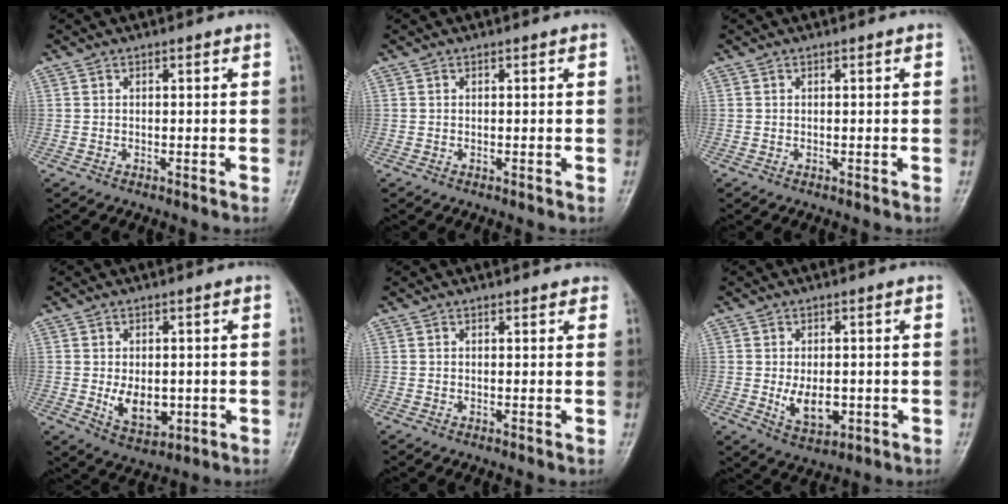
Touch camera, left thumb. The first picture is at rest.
{"total": 0.0}
{"total": 0.0}
{"total": 6.9, "force": [-0.8, 4.4, 5.2], "torque": [-0.064, -0.012, 0.000]}
{"total": 1.3, "force": [1.1, 0.6, 0.4], "torque": [0.007, 0.000, 0.008]}
{"total": 6.6, "force": [-0.9, 4.0, 5.1], "torque": [-0.069, -0.009, -0.005]}